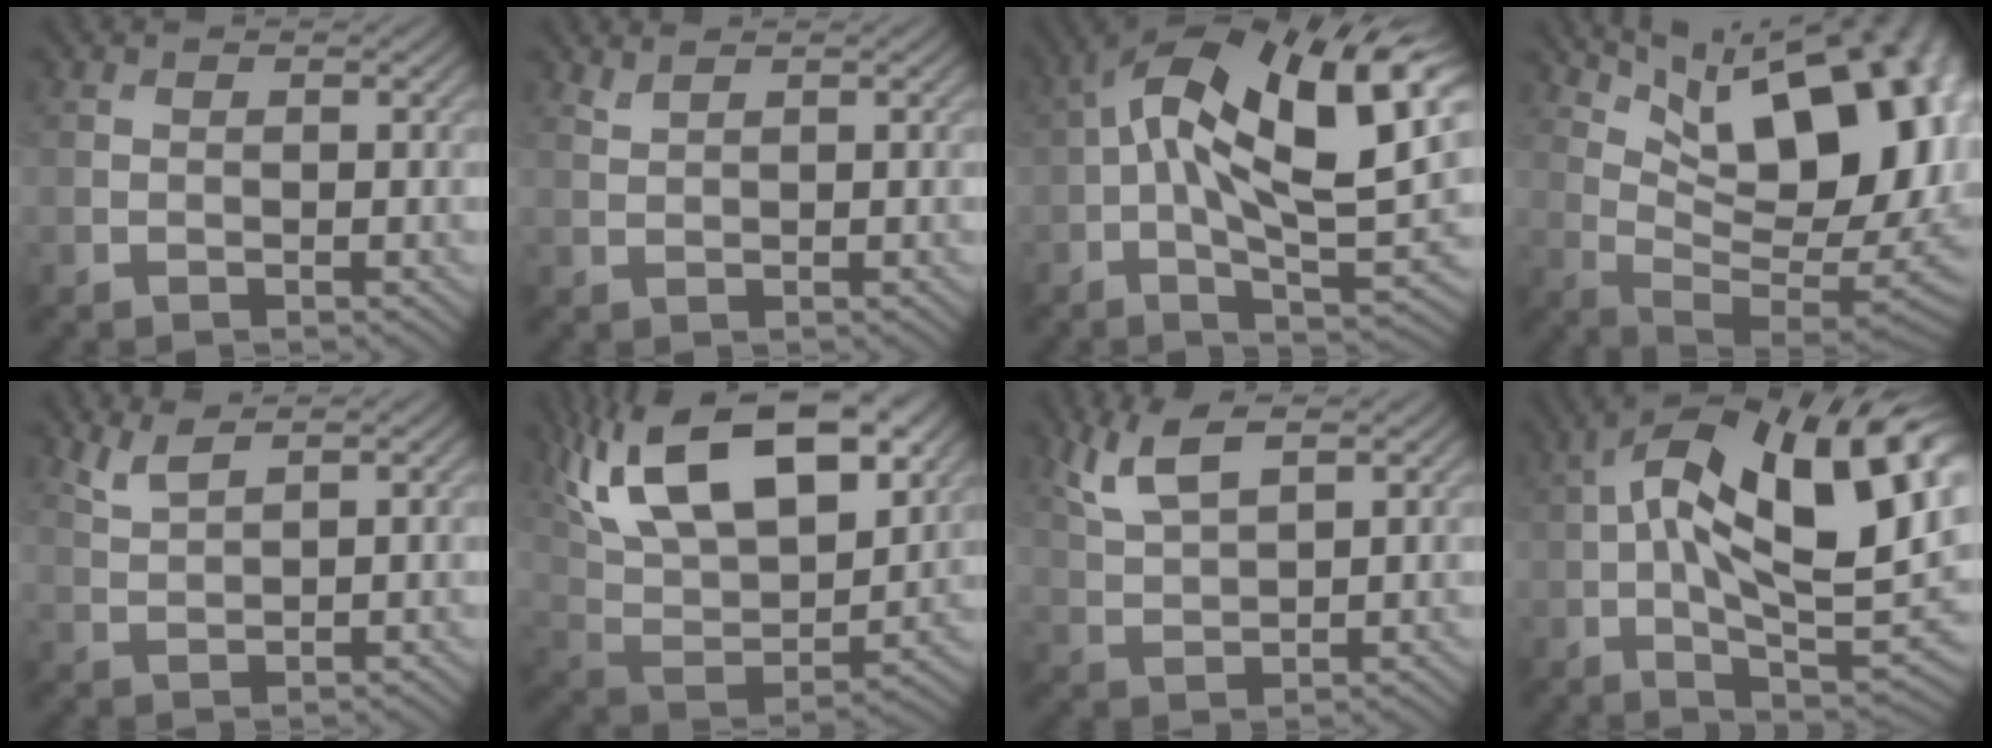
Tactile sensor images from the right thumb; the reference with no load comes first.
{"total": 1.0, "force": [1.0, 0.0, 0.3], "torque": [-0.009, 0.003, 0.023]}
{"total": 17.4, "force": [3.1, 7.0, 15.6], "torque": [-0.277, 0.017, 0.050]}
{"total": 21.5, "force": [7.7, 10.1, 17.4], "torque": [-0.226, 0.045, 0.150]}
{"total": 2.5, "force": [2.0, 0.4, 1.4], "torque": [-0.036, 0.004, 0.052]}
{"total": 19.5, "force": [10.2, 9.5, 13.7], "torque": [-0.278, 0.045, 0.163]}
{"total": 6.0, "force": [3.6, 2.1, 4.4], "torque": [-0.109, 0.005, 0.079]}
{"total": 19.2, "force": [3.2, 8.5, 17.0], "torque": [-0.283, 0.020, 0.048]}